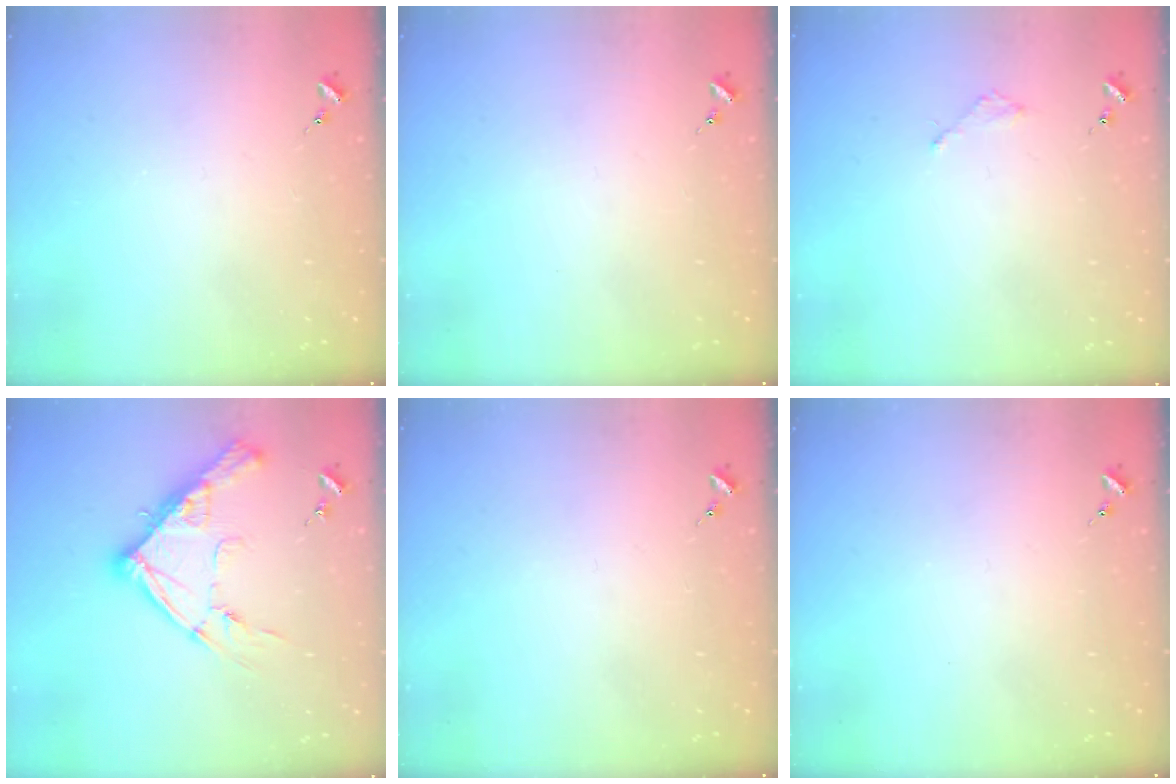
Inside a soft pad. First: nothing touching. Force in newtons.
{"total": 0.0}
{"total": 2.0, "press": 2.0, "slide": 0.3}
{"total": 16.4, "press": 16.3, "slide": 1.4}
{"total": 0.0}
{"total": 0.0}